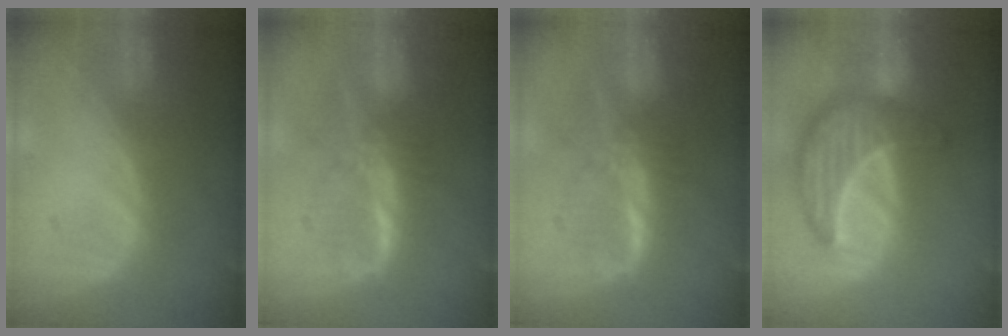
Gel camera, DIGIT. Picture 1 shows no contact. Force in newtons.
{"total": 6.3, "press": 6.1, "slide": 1.2}
{"total": 6.3, "press": 6.1, "slide": 1.2}
{"total": 9.6, "press": 9.5, "slide": 0.8}